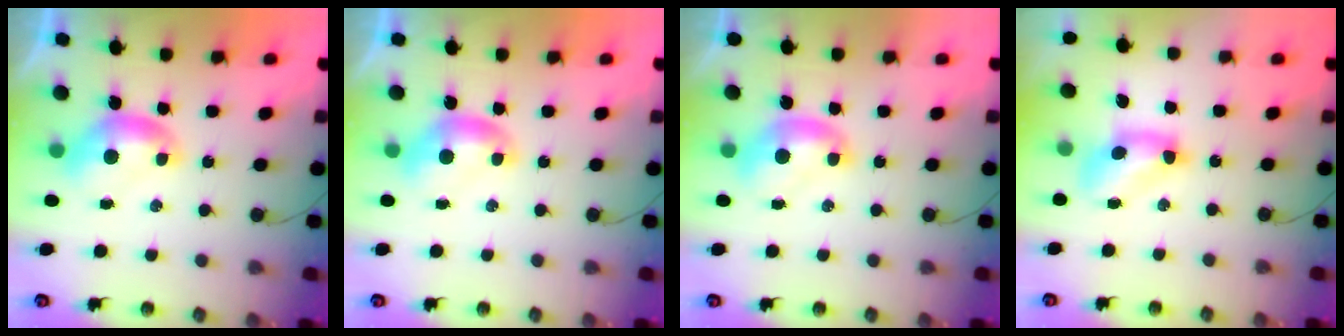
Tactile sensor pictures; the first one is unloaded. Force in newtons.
{"total": 0.0}
{"total": 1.4, "press": 1.4, "slide": 0.2}
{"total": 5.7, "press": 5.6, "slide": 0.9}